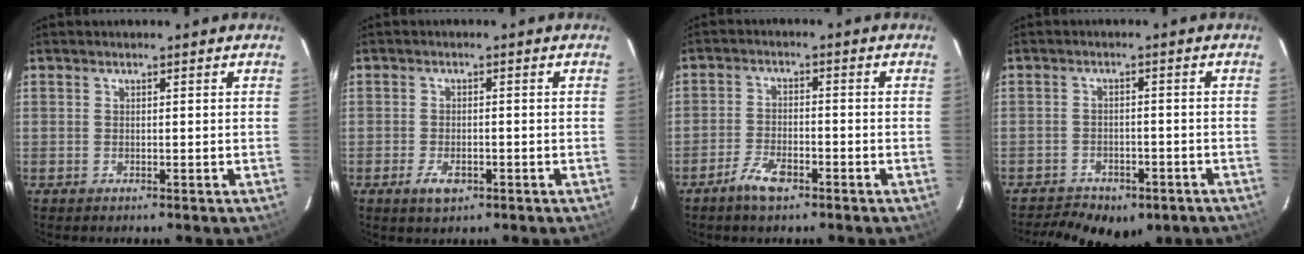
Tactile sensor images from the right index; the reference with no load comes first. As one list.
[{"total": 3.8, "force": [-1.9, 2.0, 2.7], "torque": [-0.059, -0.006, -0.030]}, {"total": 5.4, "force": [-3.7, 1.9, 3.4], "torque": [-0.082, -0.002, -0.070]}, {"total": 13.4, "force": [-9.8, 6.8, 6.0], "torque": [-0.145, -0.006, -0.125]}]